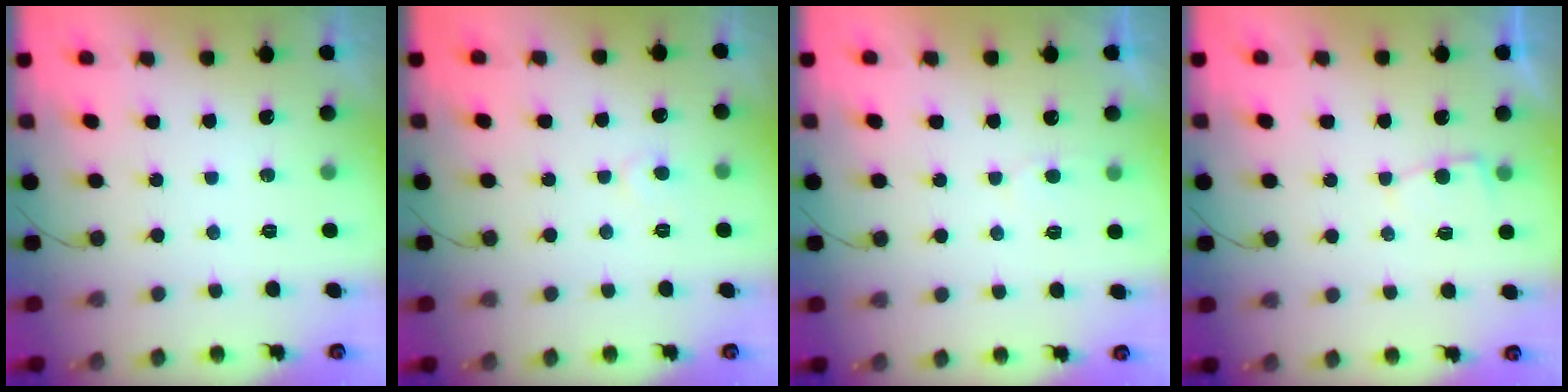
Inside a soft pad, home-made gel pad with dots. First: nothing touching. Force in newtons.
{"total": 5.0, "press": 5.0, "slide": 0.5}
{"total": 2.9, "press": 2.8, "slide": 0.3}
{"total": 2.6, "press": 2.6, "slide": 0.3}